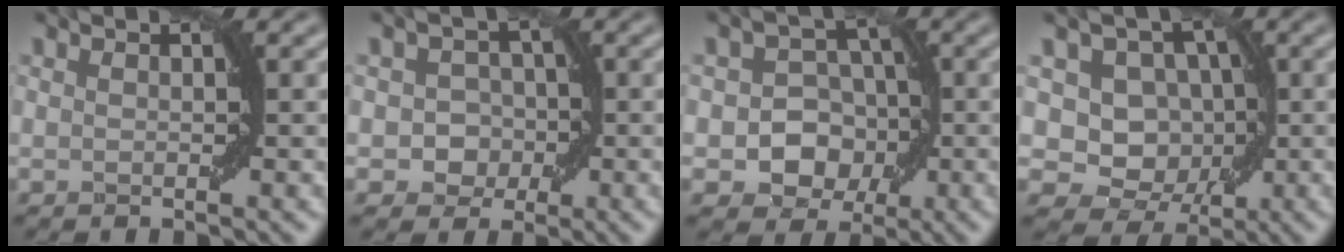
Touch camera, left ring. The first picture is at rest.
{"total": 2.8, "force": [-0.5, 2.5, 1.2], "torque": [0.005, 0.001, -0.014]}
{"total": 5.0, "force": [-1.1, 4.2, 2.5], "torque": [-0.008, 0.001, -0.031]}
{"total": 7.1, "force": [1.2, 5.9, 3.8], "torque": [-0.036, 0.005, -0.001]}